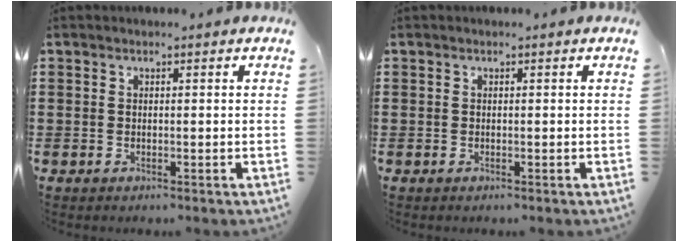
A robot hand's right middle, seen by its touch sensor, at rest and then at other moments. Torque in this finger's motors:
{"motor_torque": [-0.87, -1.16, -0.05, -0.01]}